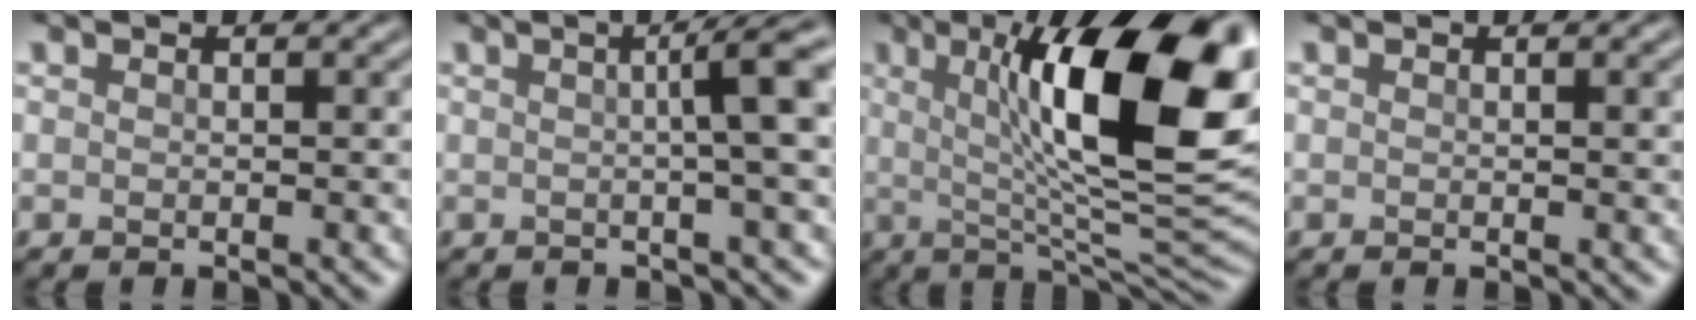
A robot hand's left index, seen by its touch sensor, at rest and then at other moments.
{"total": 6.6, "force": [0.8, 1.3, 6.4], "torque": [-0.068, 0.012, 0.011]}
{"total": 15.2, "force": [3.4, 4.2, 14.2], "torque": [-0.190, 0.004, 0.045]}
{"total": 1.2, "force": [0.3, 0.3, 1.1], "torque": [-0.011, 0.003, 0.003]}